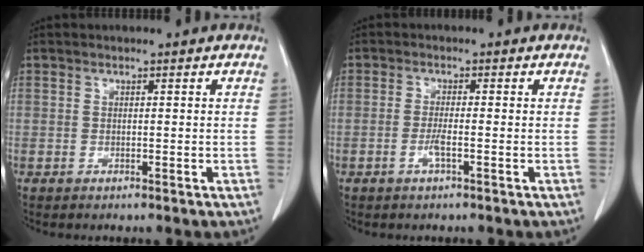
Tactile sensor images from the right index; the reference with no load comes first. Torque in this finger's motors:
{"motor_torque": [0.22, 0.08, 0.15, 0.04]}